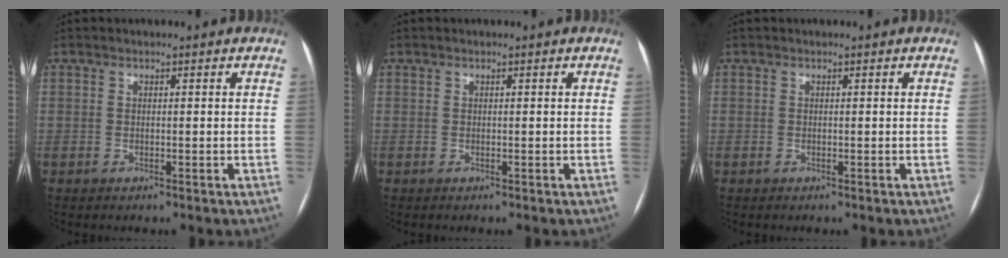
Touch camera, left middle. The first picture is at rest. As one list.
[{"total": 0.0}, {"total": 0.0}]